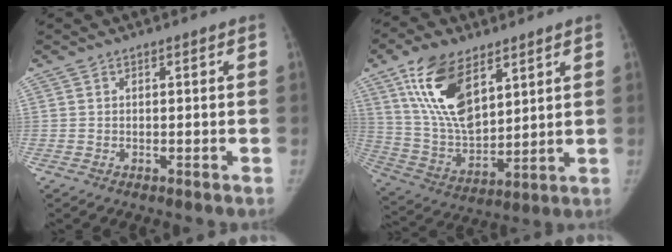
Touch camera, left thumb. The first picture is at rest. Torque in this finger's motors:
{"motor_torque": [1.65, 2.28, 1.40, -1.37, 0.16]}